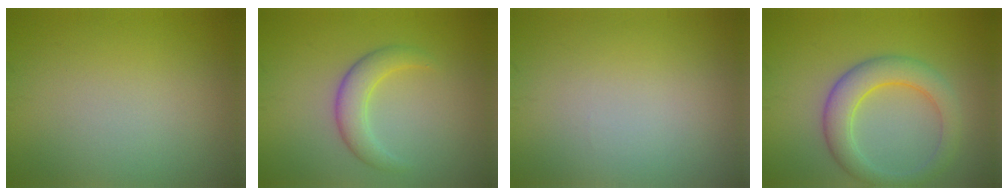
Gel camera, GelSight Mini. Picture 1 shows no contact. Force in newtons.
{"total": 3.0, "press": 3.0, "slide": 0.2}
{"total": 0.0}
{"total": 4.9, "press": 4.9, "slide": 0.3}